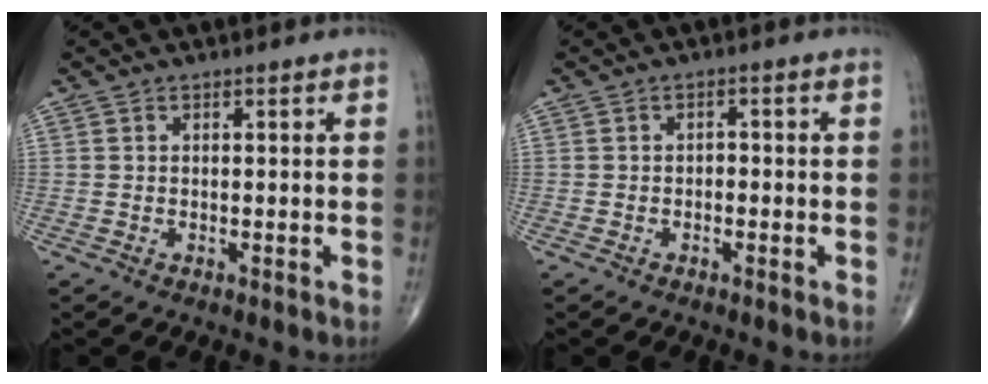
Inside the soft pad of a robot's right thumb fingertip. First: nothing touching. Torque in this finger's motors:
{"motor_torque": [-0.10, 0.04, 0.10, 0.25, 0.04]}